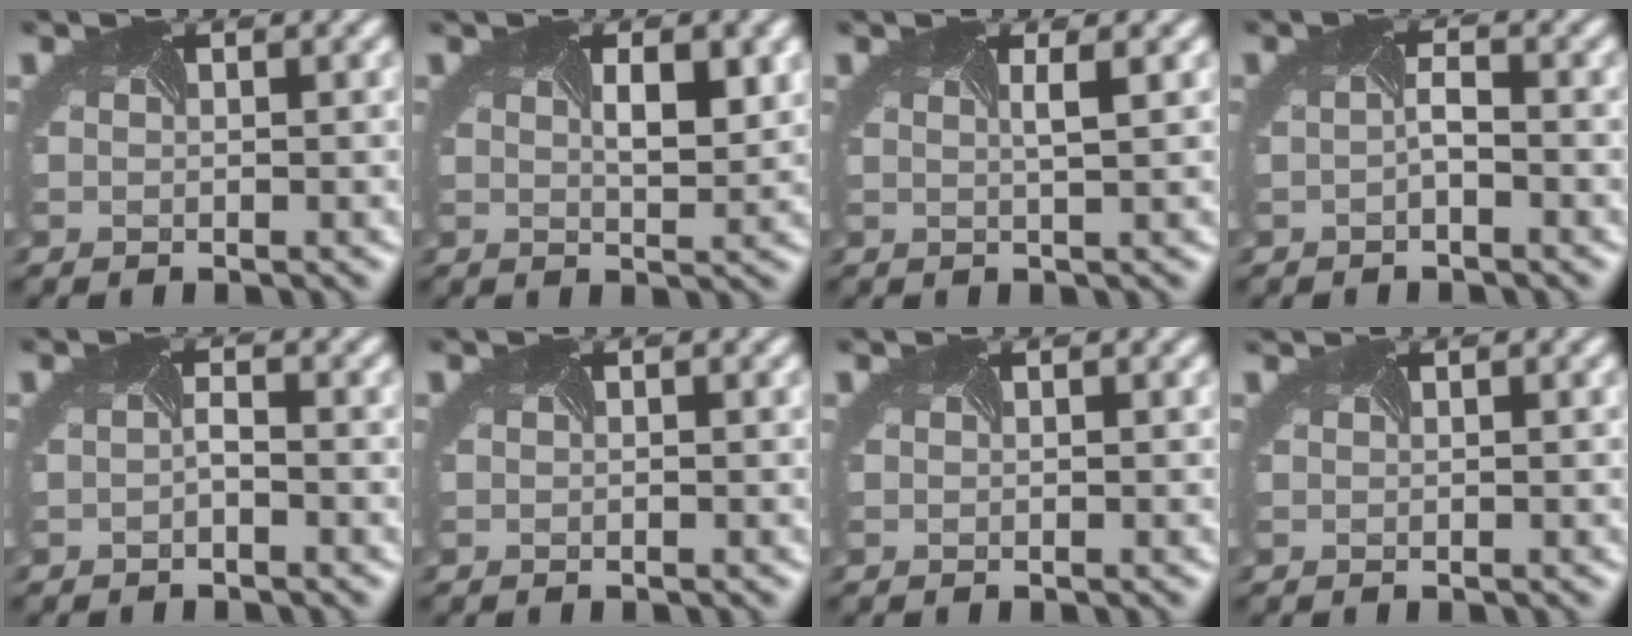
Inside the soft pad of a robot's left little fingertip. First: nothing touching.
{"total": 3.0, "force": [1.0, 1.0, 2.7], "torque": [-0.045, -0.003, 0.017]}
{"total": 1.4, "force": [0.4, 0.3, 1.3], "torque": [-0.009, 0.007, -0.007]}
{"total": 1.1, "force": [-0.7, 0.1, 0.8], "torque": [-0.021, -0.003, -0.015]}
{"total": 0.9, "force": [-0.8, 0.0, 0.4], "torque": [-0.014, -0.004, -0.016]}
{"total": 0.0}
{"total": 0.0}
{"total": 0.7, "force": [0.7, 0.0, 0.1], "torque": [-0.003, -0.005, 0.006]}